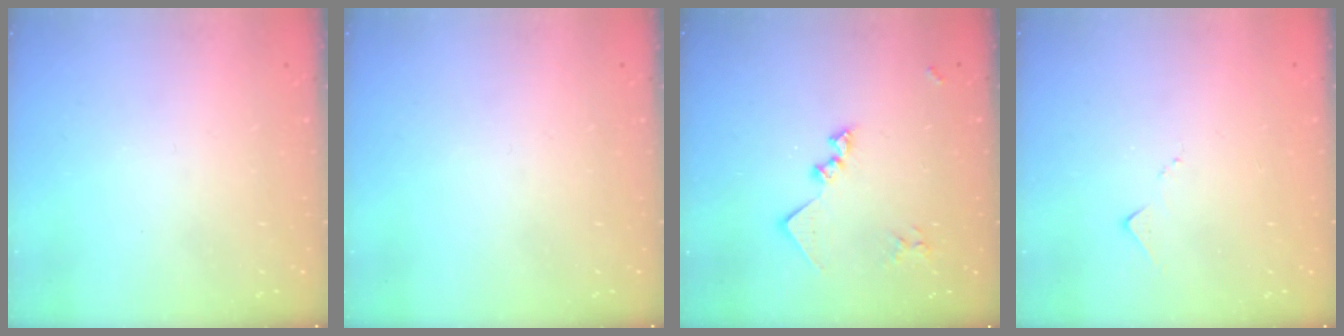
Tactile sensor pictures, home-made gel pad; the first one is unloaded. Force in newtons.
{"total": 0.0}
{"total": 12.7, "press": 12.7, "slide": 0.6}
{"total": 6.6, "press": 6.6, "slide": 0.2}